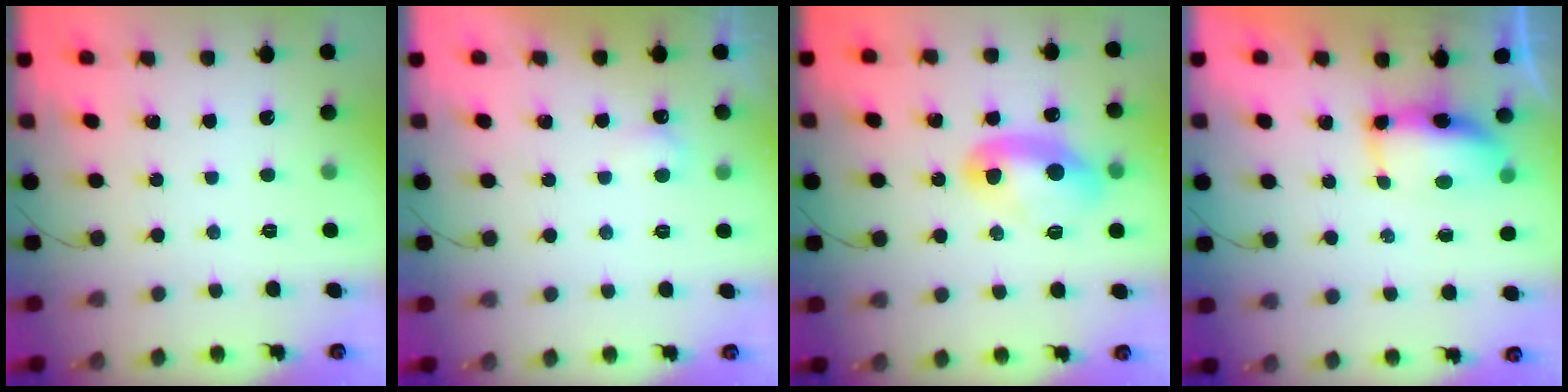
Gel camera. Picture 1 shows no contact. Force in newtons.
{"total": 2.5, "press": 2.4, "slide": 0.5}
{"total": 10.2, "press": 10.2, "slide": 0.9}
{"total": 8.6, "press": 7.8, "slide": 3.7}